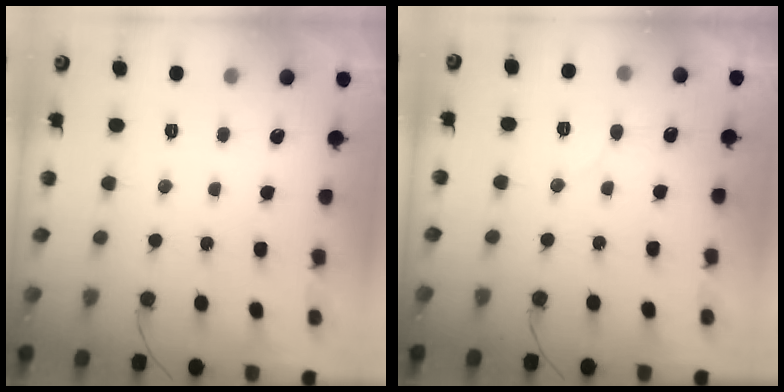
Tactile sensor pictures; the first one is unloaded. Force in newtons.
{"total": 4.5, "press": 4.5, "slide": 0.4}